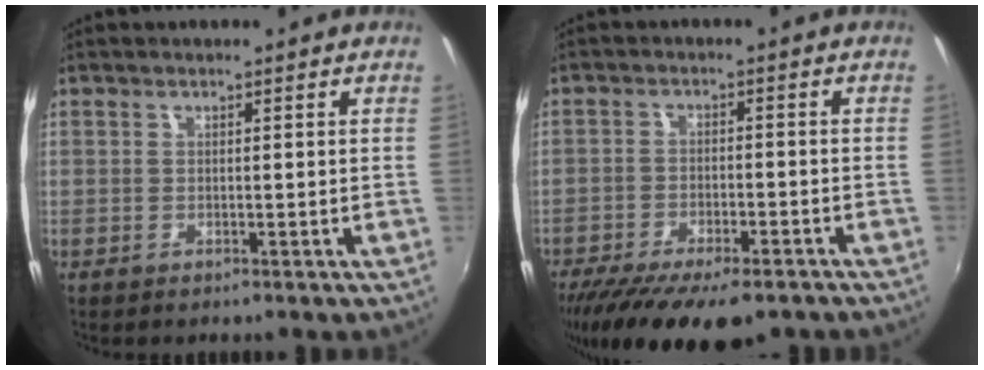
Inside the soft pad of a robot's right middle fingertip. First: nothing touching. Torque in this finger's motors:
{"motor_torque": [1.15, -0.98, 0.31, 0.17]}